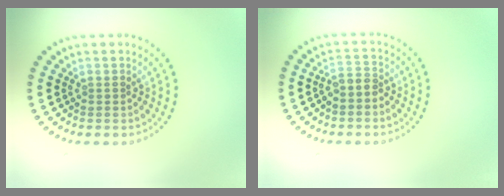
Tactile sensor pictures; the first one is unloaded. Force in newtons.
{"total": 1.8, "press": 1.5, "slide": 1.1}